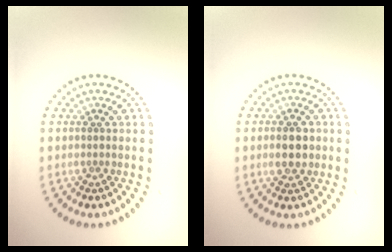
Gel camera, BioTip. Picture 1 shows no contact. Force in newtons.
{"total": 2.4, "press": 2.4, "slide": 0.1}